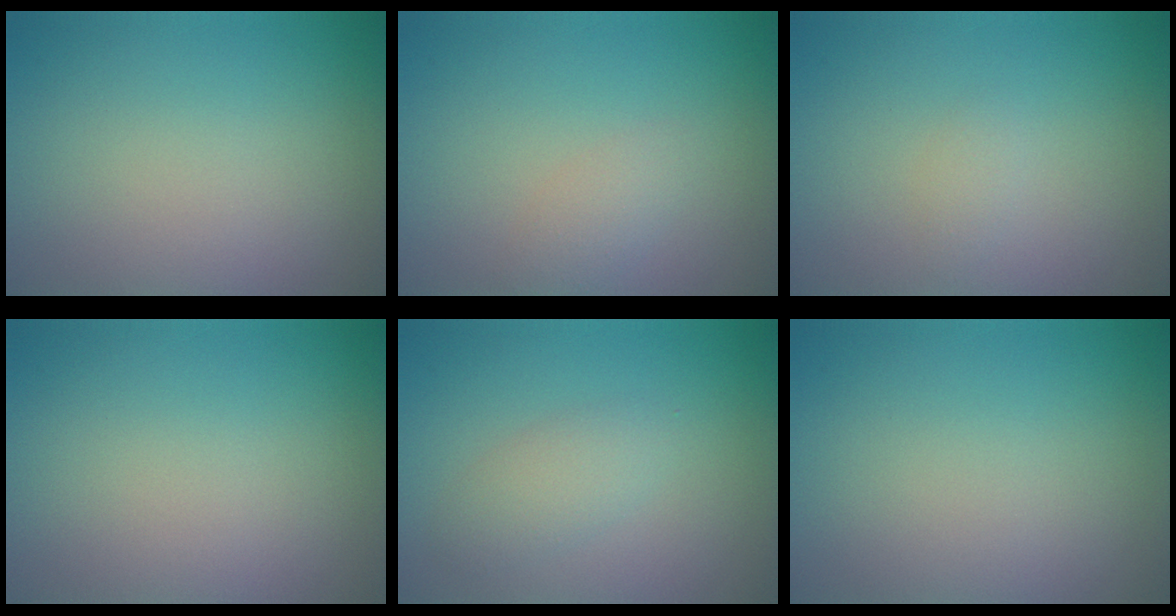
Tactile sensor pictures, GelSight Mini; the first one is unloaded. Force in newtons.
{"total": 1.4, "press": 1.4, "slide": 0.1}
{"total": 0.8, "press": 0.8, "slide": 0.1}
{"total": 0.0}
{"total": 2.0, "press": 2.0, "slide": 0.1}
{"total": 0.0}